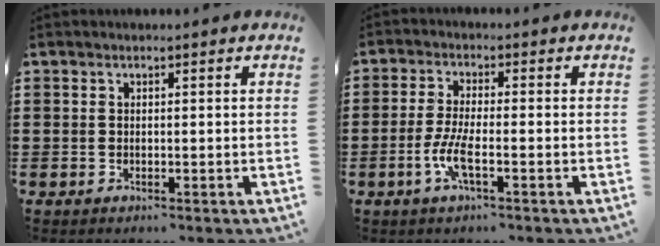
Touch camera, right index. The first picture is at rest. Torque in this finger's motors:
{"motor_torque": [2.14, 0.00, 0.17, 0.07]}